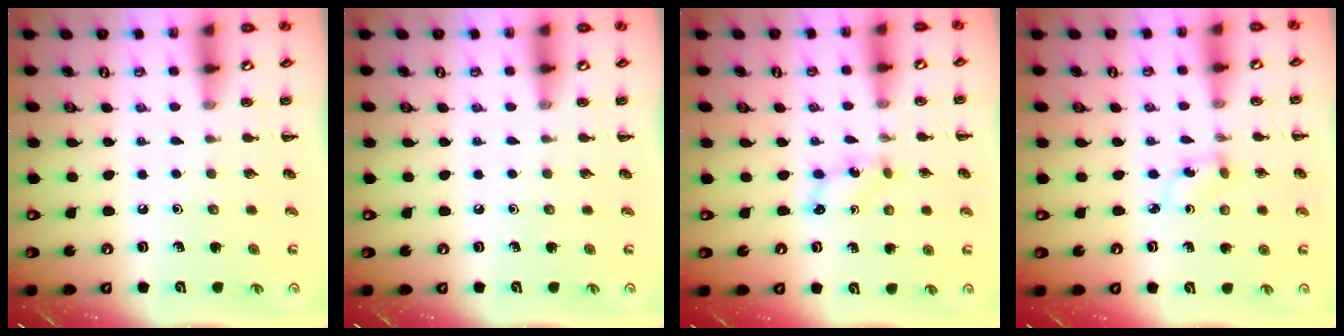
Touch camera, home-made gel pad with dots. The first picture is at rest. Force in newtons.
{"total": 0.0}
{"total": 3.0, "press": 2.9, "slide": 0.9}
{"total": 2.1, "press": 1.9, "slide": 1.0}